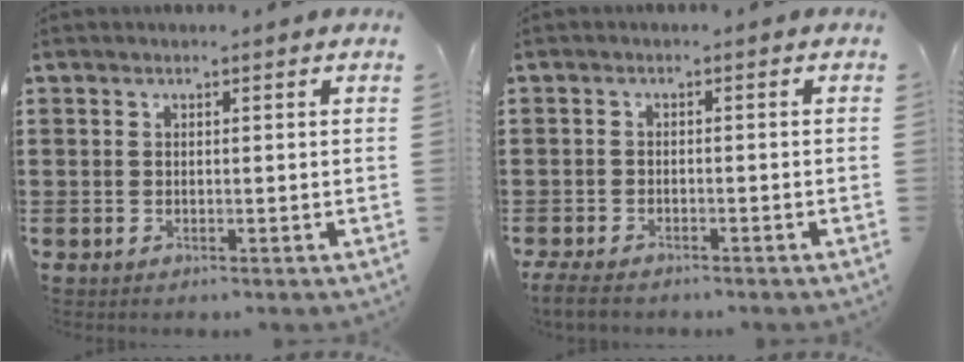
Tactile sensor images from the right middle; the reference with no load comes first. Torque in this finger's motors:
{"motor_torque": [0.24, 0.13, 0.15, 0.07]}